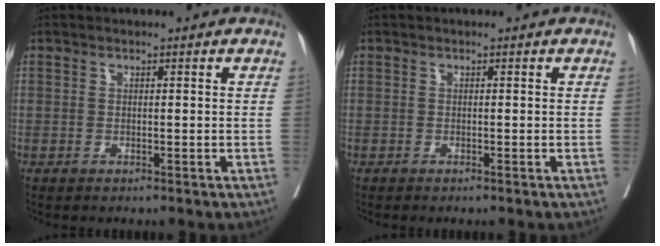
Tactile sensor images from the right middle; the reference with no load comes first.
{"total": 0.0}